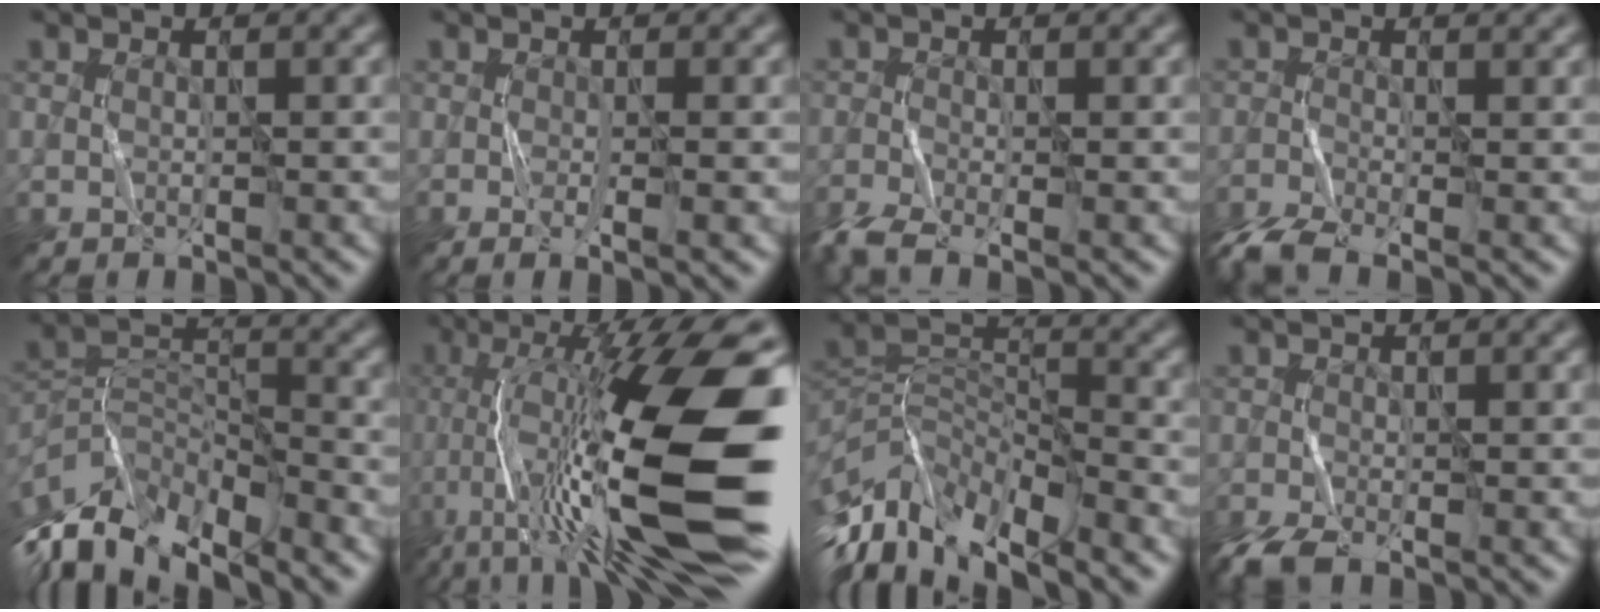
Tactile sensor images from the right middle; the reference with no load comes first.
{"total": 1.6, "force": [-0.5, 0.1, 1.6], "torque": [-0.031, -0.006, -0.003]}
{"total": 3.8, "force": [-2.6, 1.0, 2.6], "torque": [-0.061, -0.012, -0.052]}
{"total": 4.6, "force": [-2.9, 1.4, 3.3], "torque": [-0.064, -0.008, -0.059]}
{"total": 10.2, "force": [-7.7, 3.6, 5.5], "torque": [-0.115, -0.008, -0.145]}
{"total": 17.5, "force": [-3.4, 3.8, 16.7], "torque": [-0.288, 0.021, -0.051]}
{"total": 10.2, "force": [-6.7, 4.1, 6.5], "torque": [-0.139, -0.010, -0.117]}
{"total": 2.6, "force": [-1.8, 0.7, 1.8], "torque": [-0.050, -0.010, -0.035]}